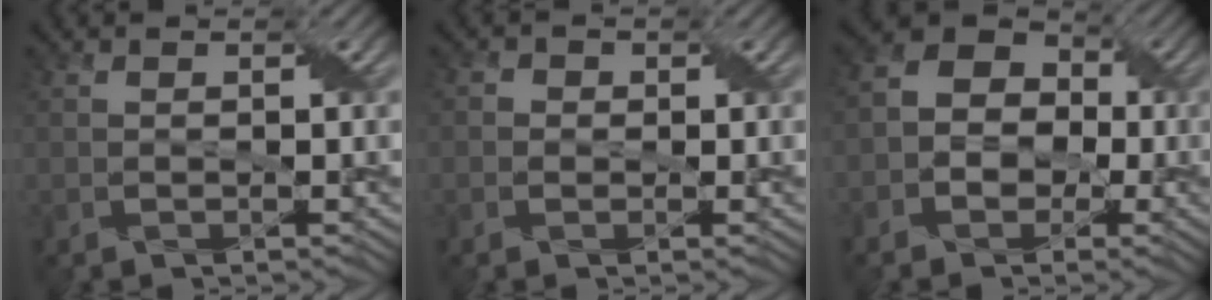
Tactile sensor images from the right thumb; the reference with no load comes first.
{"total": 1.4, "force": [0.0, 1.4, 0.2], "torque": [-0.002, 0.002, -0.006]}
{"total": 7.6, "force": [-1.2, 6.3, 4.1], "torque": [-0.065, 0.007, -0.041]}